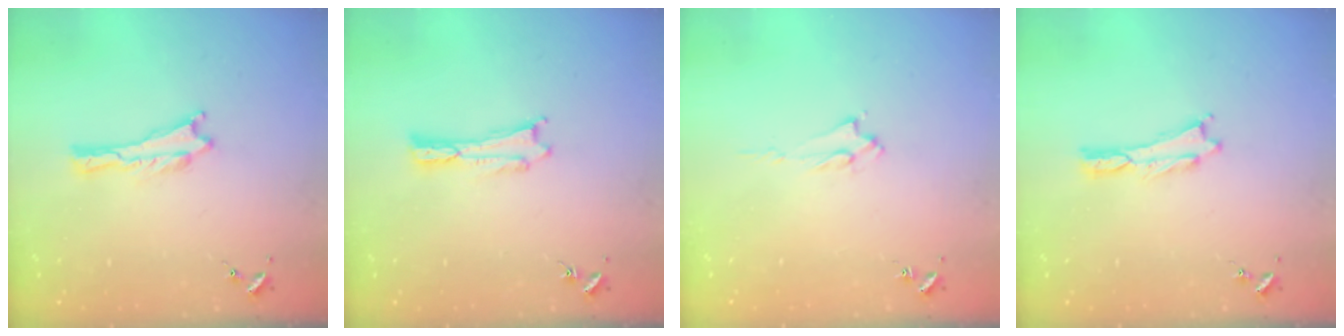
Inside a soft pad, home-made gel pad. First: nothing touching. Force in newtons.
{"total": 0.0}
{"total": 1.9, "press": 1.8, "slide": 0.4}
{"total": 0.0}